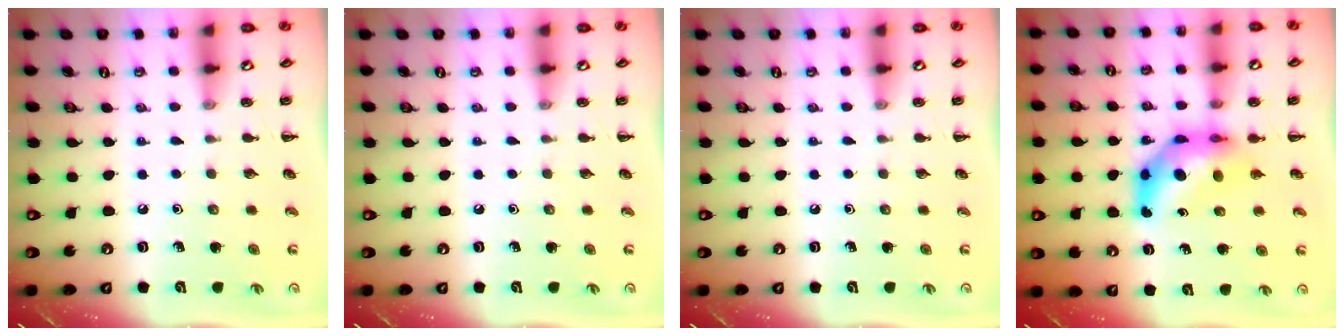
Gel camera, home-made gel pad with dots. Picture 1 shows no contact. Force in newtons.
{"total": 0.0}
{"total": 0.0}
{"total": 8.5, "press": 8.2, "slide": 2.4}